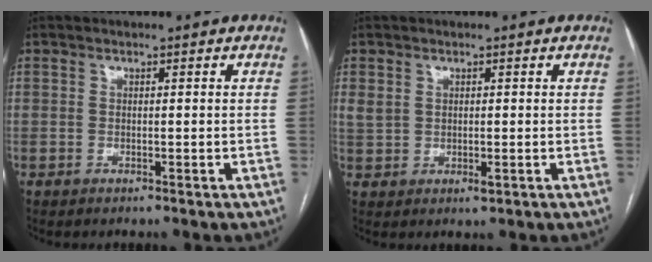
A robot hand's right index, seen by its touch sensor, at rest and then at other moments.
{"total": 3.2, "force": [0.5, 2.1, 2.4], "torque": [-0.049, 0.006, 0.019]}